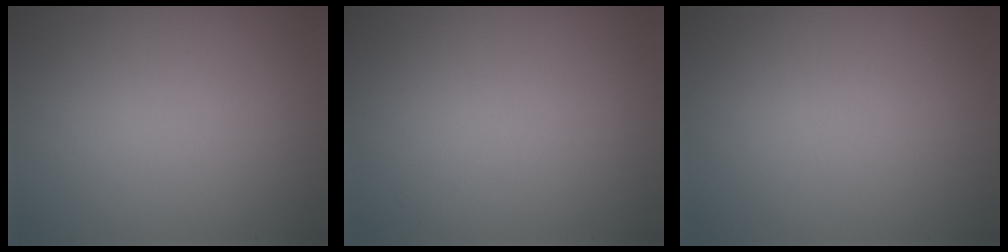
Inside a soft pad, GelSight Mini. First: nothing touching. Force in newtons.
{"total": 0.6, "press": 0.5, "slide": 0.3}
{"total": 0.0}